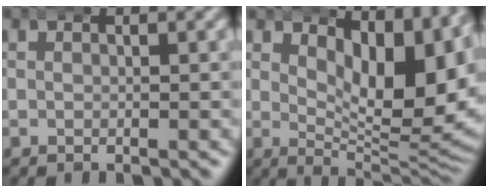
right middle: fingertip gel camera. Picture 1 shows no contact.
{"total": 11.5, "force": [2.8, 4.9, 10.0], "torque": [-0.114, -0.020, 0.054]}